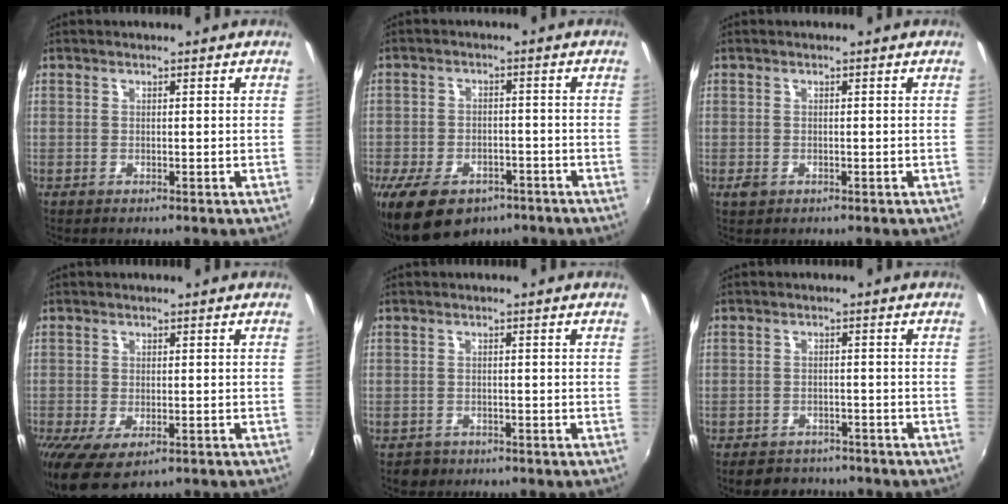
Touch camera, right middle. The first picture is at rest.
{"total": 13.3, "force": [-8.7, 7.5, 6.7], "torque": [-0.157, -0.022, -0.138]}
{"total": 1.5, "force": [-0.7, 1.1, 0.8], "torque": [-0.015, -0.003, -0.014]}
{"total": 7.0, "force": [-3.5, 3.4, 5.0], "torque": [-0.098, -0.035, -0.053]}
{"total": 2.4, "force": [-1.5, 1.9, 0.6], "torque": [-0.016, -0.003, -0.021]}
{"total": 5.7, "force": [-4.8, 2.9, 0.9], "torque": [-0.027, 0.007, -0.071]}